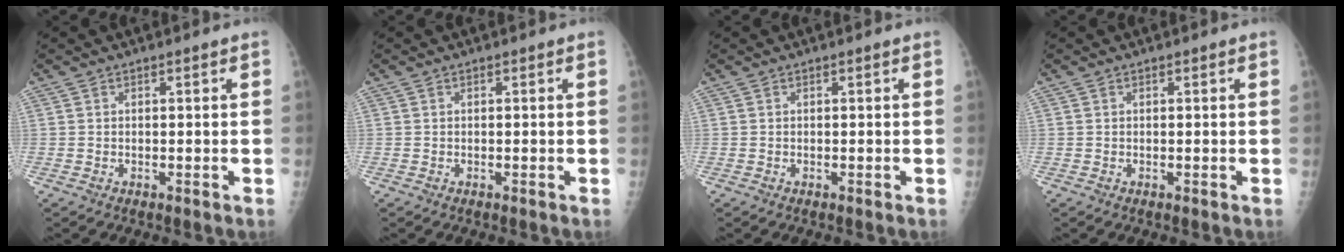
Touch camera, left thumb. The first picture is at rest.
{"total": 0.0}
{"total": 0.0}
{"total": 0.0}